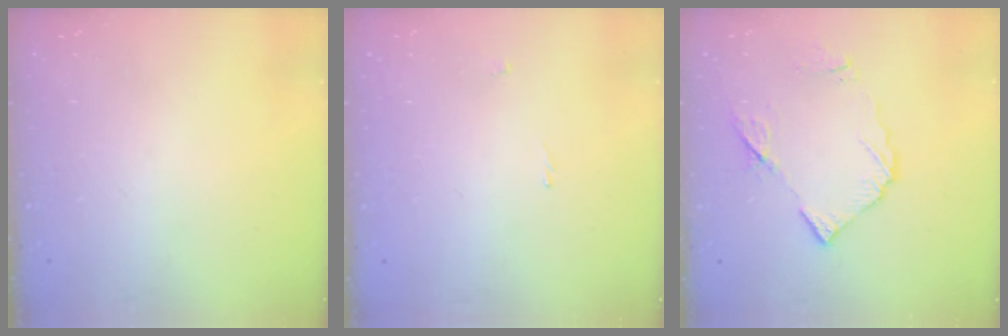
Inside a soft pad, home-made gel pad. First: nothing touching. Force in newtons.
{"total": 0.8, "press": 0.8, "slide": 0.3}
{"total": 8.9, "press": 8.9, "slide": 0.4}